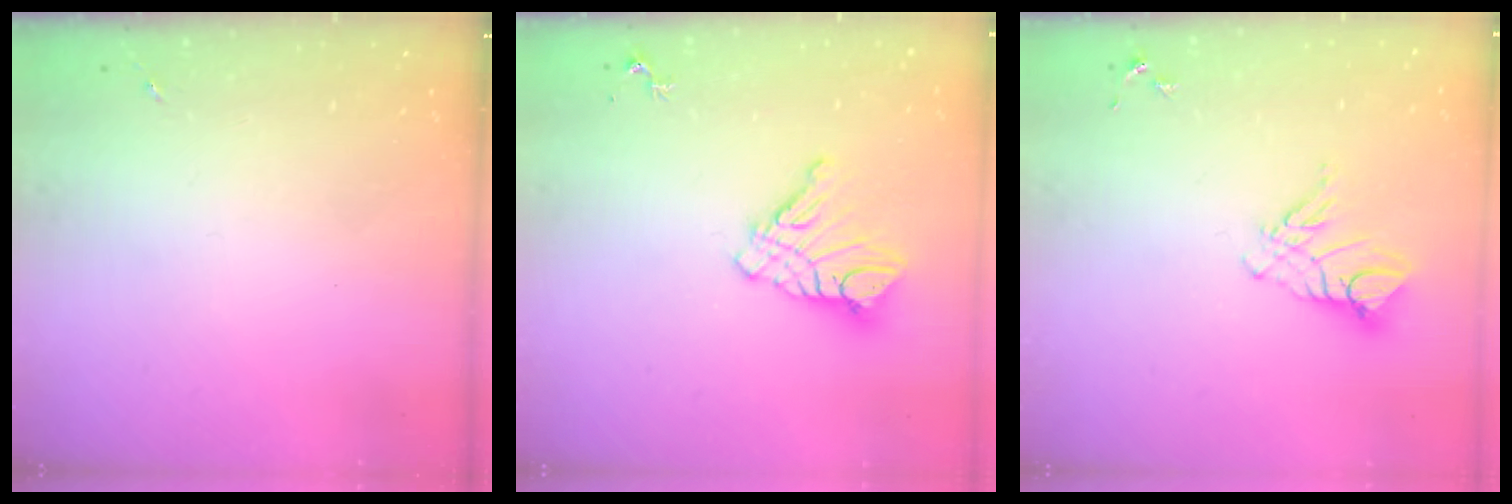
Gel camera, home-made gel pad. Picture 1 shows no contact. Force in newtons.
{"total": 11.5, "press": 11.4, "slide": 0.8}
{"total": 10.4, "press": 10.3, "slide": 0.7}